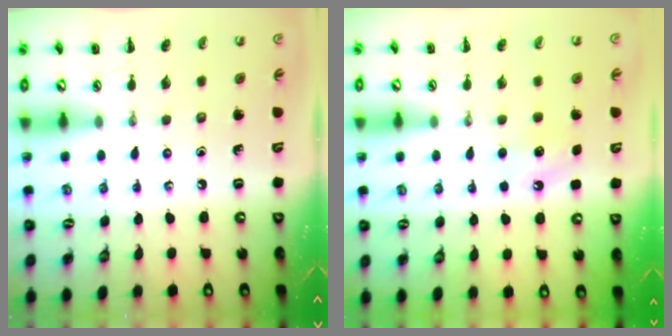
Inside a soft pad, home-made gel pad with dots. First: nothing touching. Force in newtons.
{"total": 4.5, "press": 4.4, "slide": 1.3}